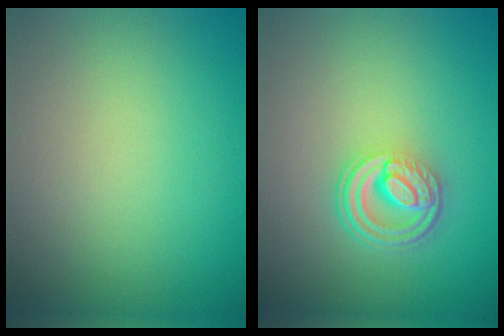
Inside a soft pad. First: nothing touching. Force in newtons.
{"total": 4.2, "press": 3.1, "slide": 2.8}